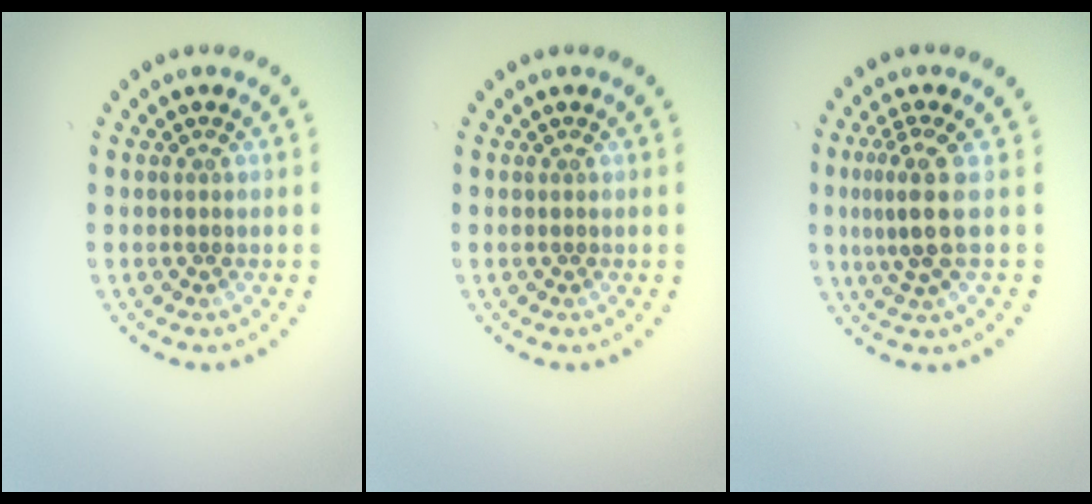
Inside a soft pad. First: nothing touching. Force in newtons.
{"total": 0.0}
{"total": 3.4, "press": 2.6, "slide": 2.1}